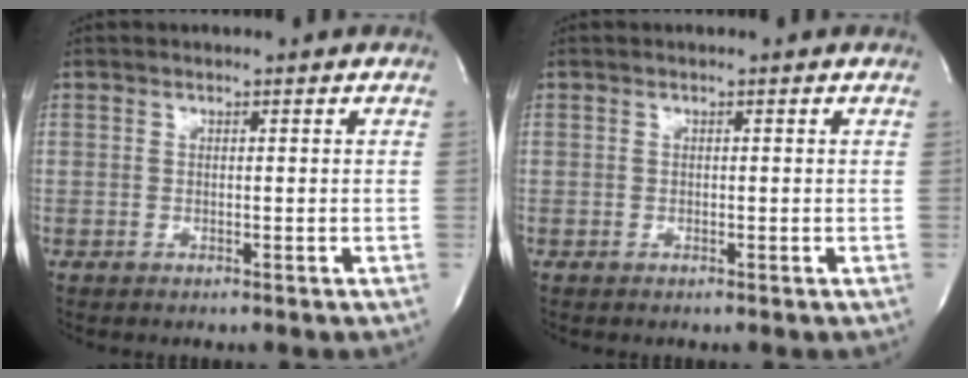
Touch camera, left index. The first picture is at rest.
{"total": 0.0}